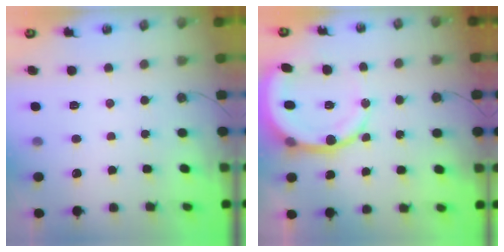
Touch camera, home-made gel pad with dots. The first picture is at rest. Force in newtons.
{"total": 12.0, "press": 11.8, "slide": 2.2}